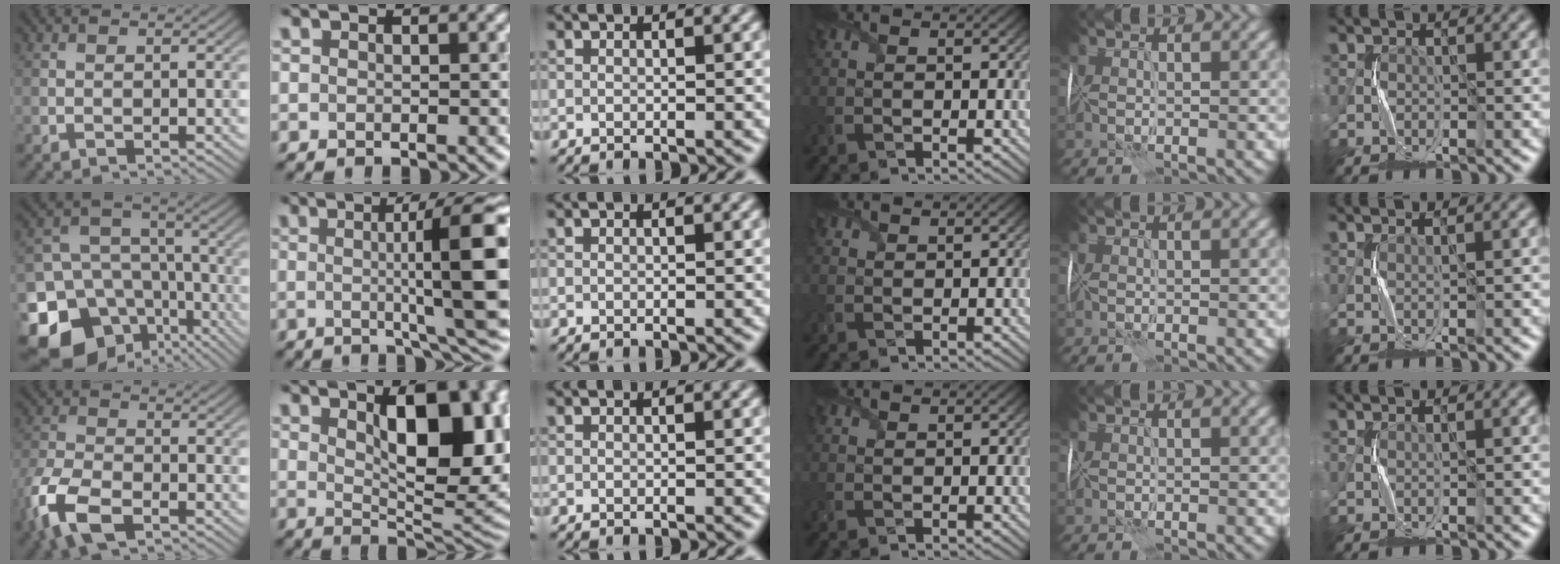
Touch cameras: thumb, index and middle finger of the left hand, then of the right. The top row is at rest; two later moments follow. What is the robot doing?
{"motion": "fold", "object": "tissue"}